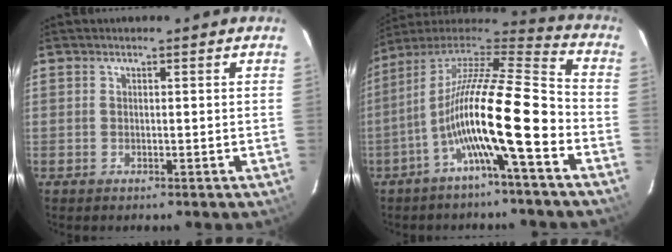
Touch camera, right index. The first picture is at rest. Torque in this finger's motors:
{"motor_torque": [1.35, -0.79, 1.05, 0.21]}